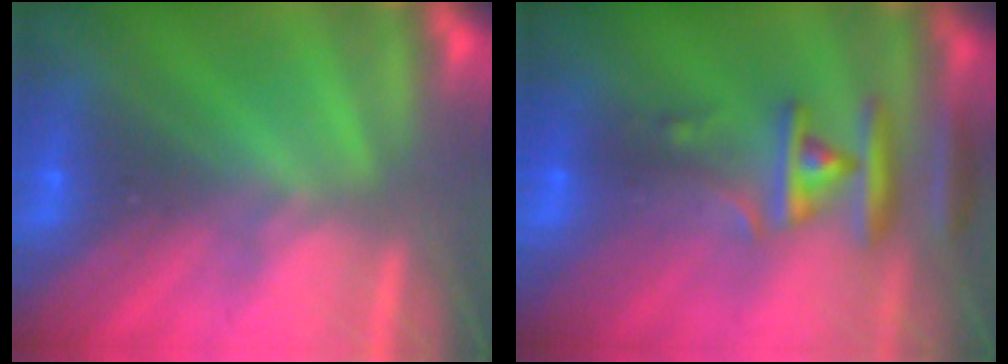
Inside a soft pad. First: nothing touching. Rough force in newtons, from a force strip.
{"total": 7.8}